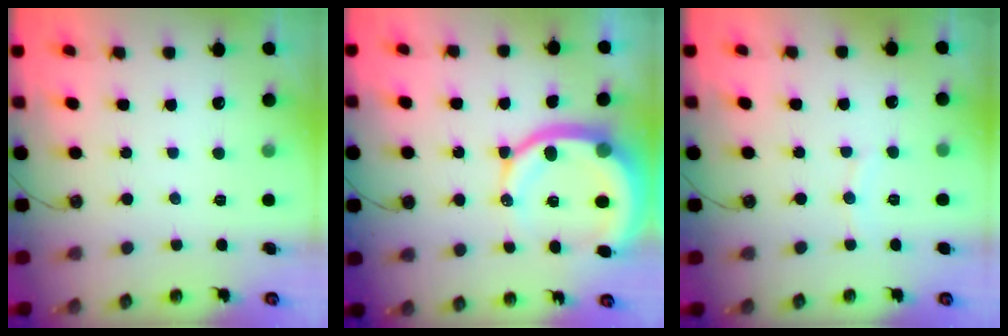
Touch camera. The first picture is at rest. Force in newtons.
{"total": 14.2, "press": 14.1, "slide": 1.9}
{"total": 4.6, "press": 4.6, "slide": 0.5}